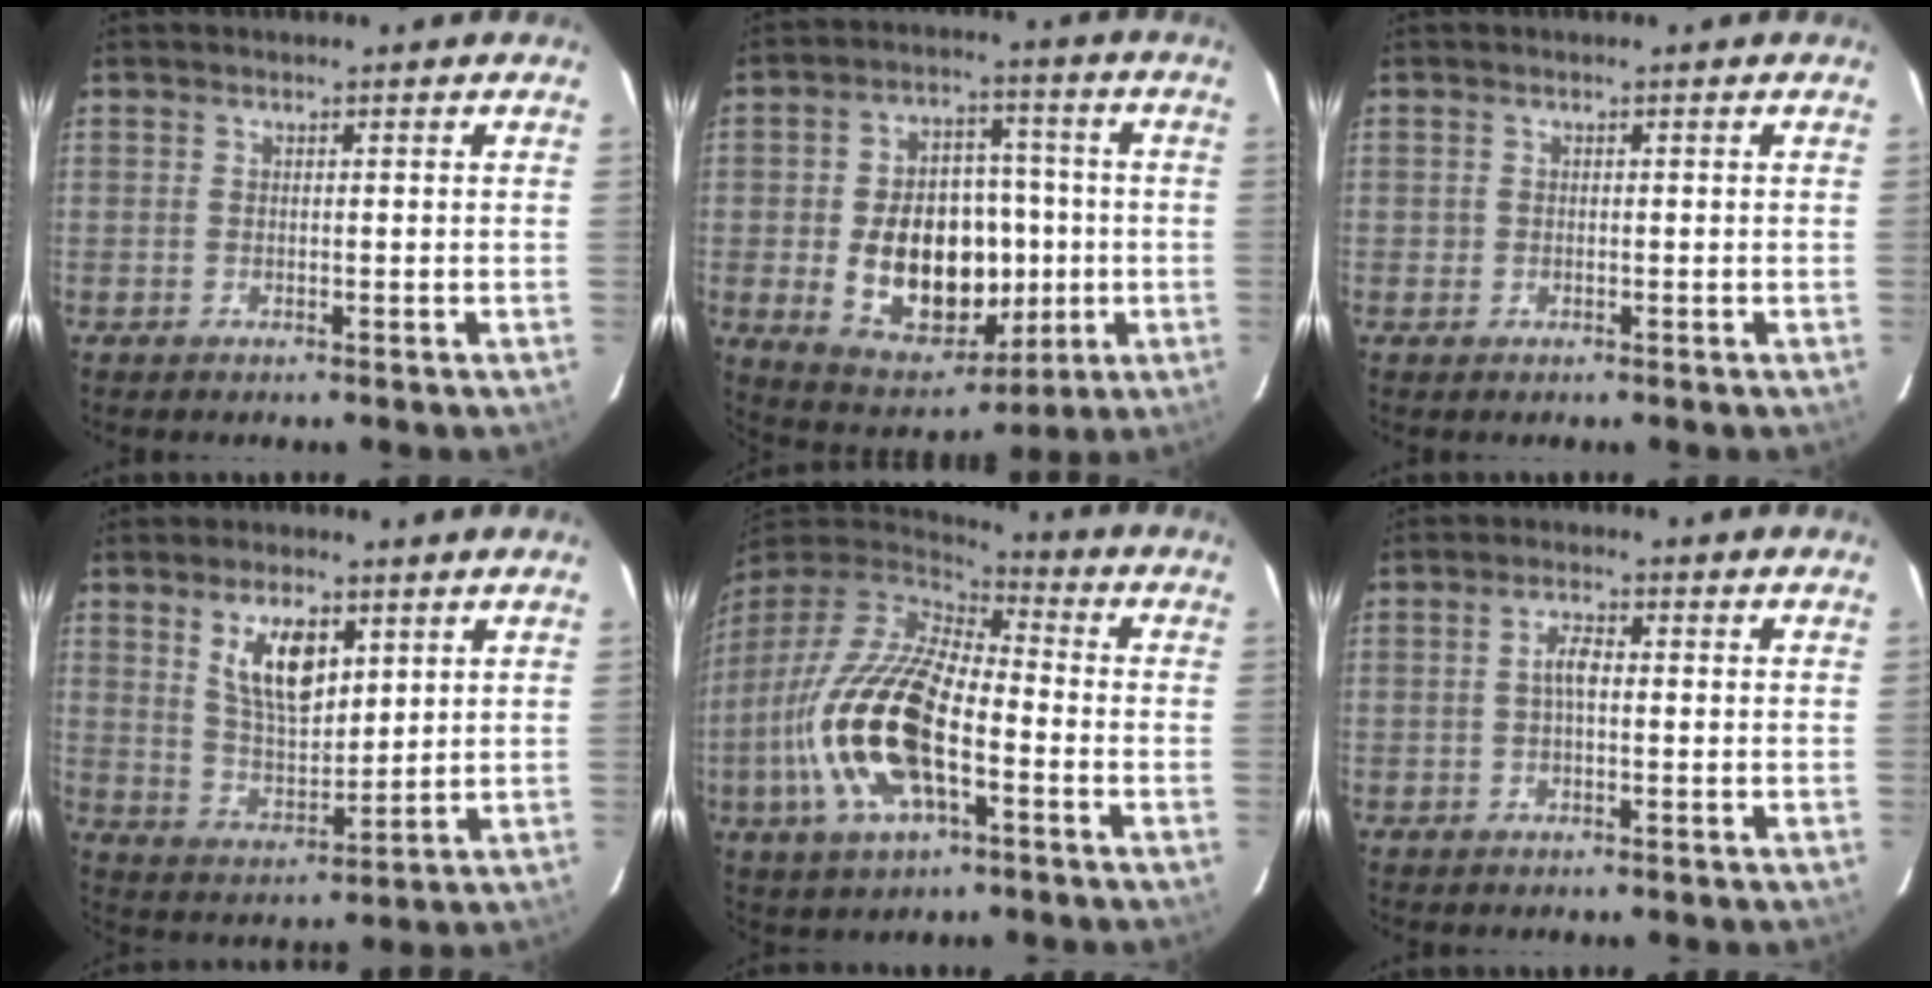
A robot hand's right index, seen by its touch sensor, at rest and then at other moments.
{"total": 18.1, "force": [-2.3, 12.4, 12.9], "torque": [-0.254, 0.017, -0.009]}
{"total": 0.7, "force": [-0.1, 0.7, 0.1], "torque": [0.001, 0.001, 0.000]}
{"total": 10.2, "force": [4.6, 4.7, 7.8], "torque": [-0.141, 0.003, 0.096]}
{"total": 21.0, "force": [-6.0, 9.1, 18.0], "torque": [-0.381, -0.021, -0.116]}
{"total": 2.7, "force": [-0.1, 1.0, 2.4], "torque": [-0.049, 0.008, -0.002]}